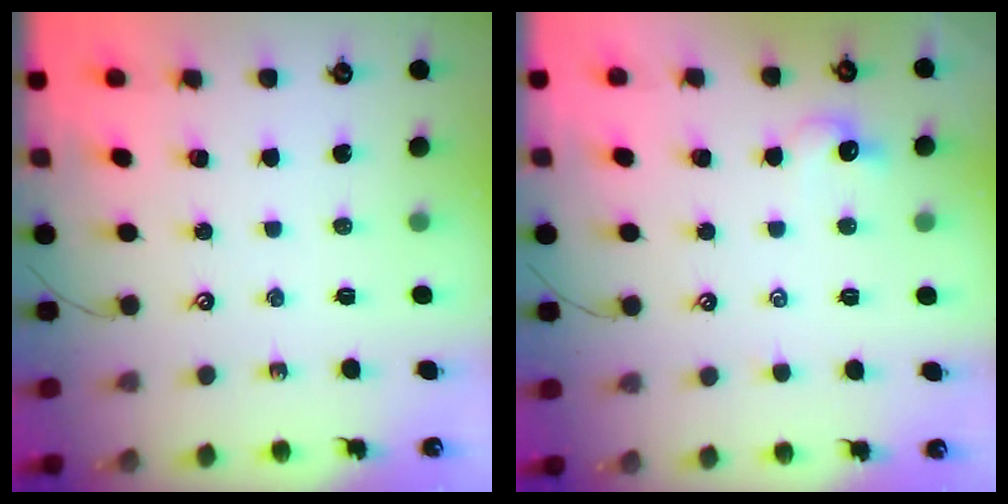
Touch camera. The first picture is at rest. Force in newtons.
{"total": 1.5, "press": 1.5, "slide": 0.4}